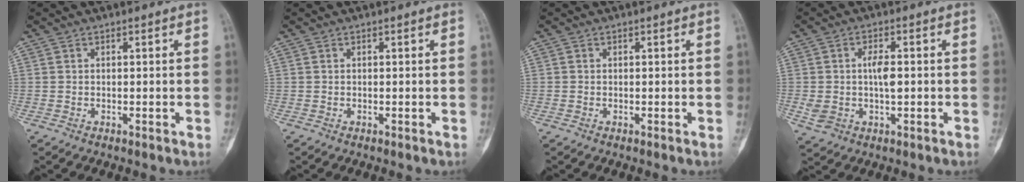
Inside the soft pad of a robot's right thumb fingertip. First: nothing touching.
{"total": 0.0}
{"total": 0.0}
{"total": 6.4, "force": [-0.2, 3.6, 5.3], "torque": [-0.106, 0.010, 0.003]}